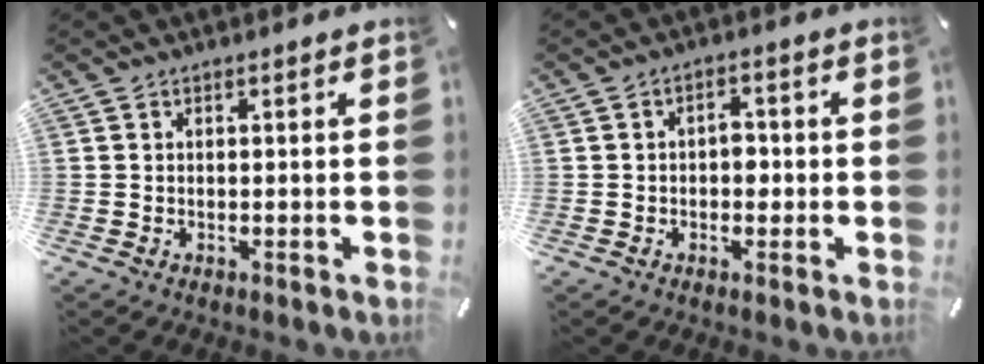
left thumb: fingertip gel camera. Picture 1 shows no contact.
{"total": 3.4, "force": [-0.3, 2.3, 2.5], "torque": [-0.031, 0.003, -0.012]}